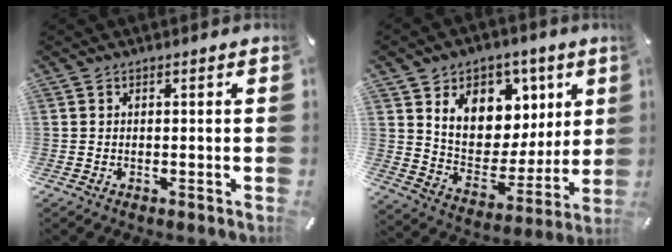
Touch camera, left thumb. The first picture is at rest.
{"total": 13.1, "force": [6.1, 10.4, 5.1], "torque": [-0.082, -0.047, 0.116]}